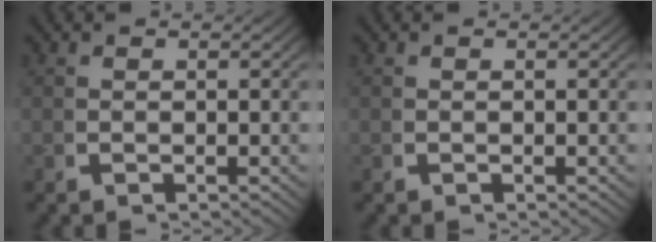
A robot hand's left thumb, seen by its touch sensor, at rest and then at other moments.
{"total": 0.0}